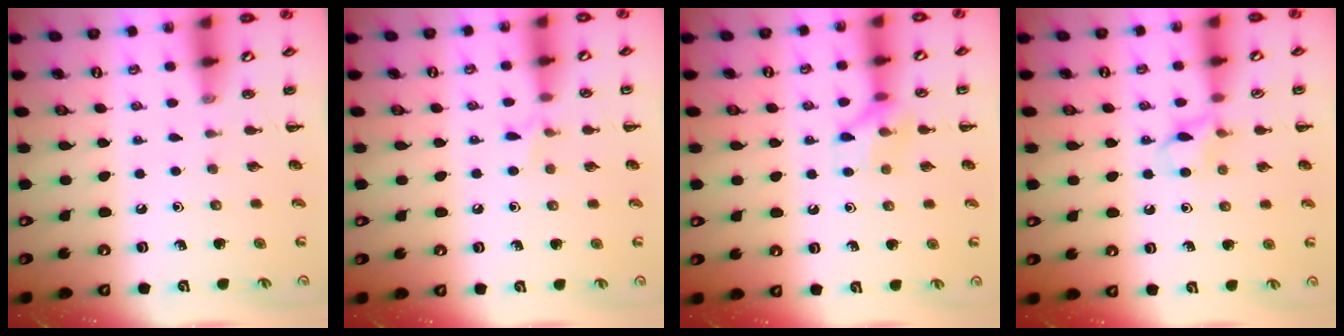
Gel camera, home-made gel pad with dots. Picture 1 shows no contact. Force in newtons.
{"total": 4.1, "press": 3.9, "slide": 1.3}
{"total": 8.2, "press": 8.2, "slide": 0.7}
{"total": 6.7, "press": 6.5, "slide": 1.8}